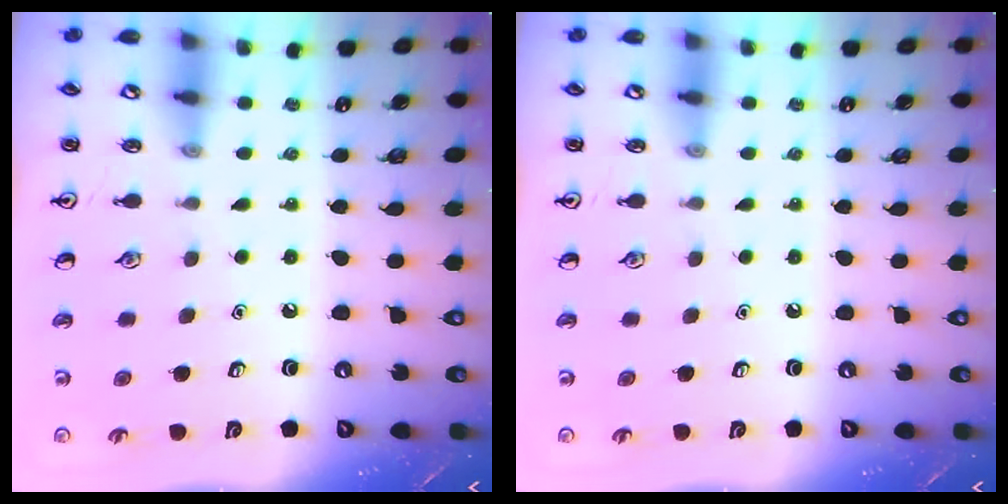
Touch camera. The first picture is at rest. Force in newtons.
{"total": 0.0}